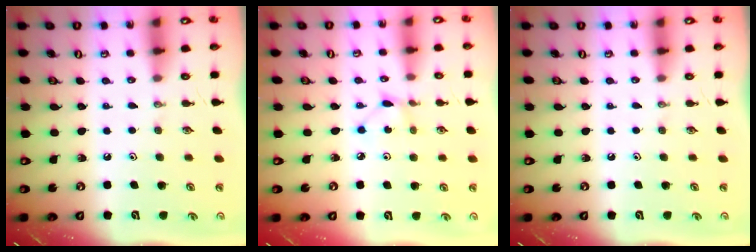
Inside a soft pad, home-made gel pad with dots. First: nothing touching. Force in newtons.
{"total": 2.5, "press": 2.4, "slide": 0.3}
{"total": 0.0}